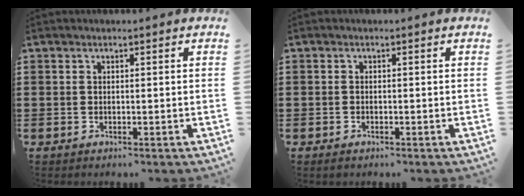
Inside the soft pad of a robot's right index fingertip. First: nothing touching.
{"total": 0.5, "force": [-0.5, 0.1, 0.3], "torque": [-0.007, -0.005, -0.008]}